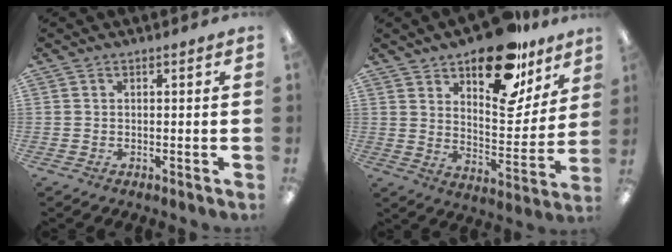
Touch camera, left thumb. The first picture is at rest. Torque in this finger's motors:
{"motor_torque": [0.40, 0.59, 1.23, -1.55, 0.11]}